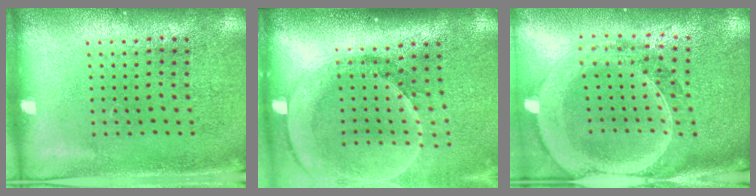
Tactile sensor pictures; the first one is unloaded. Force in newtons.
{"total": 2.6, "press": 2.0, "slide": 1.7}
{"total": 2.7, "press": 2.4, "slide": 1.4}